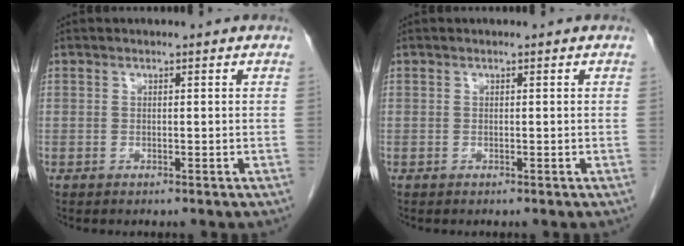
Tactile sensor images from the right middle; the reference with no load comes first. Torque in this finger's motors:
{"motor_torque": [-0.08, -0.11, -0.01, 0.00]}